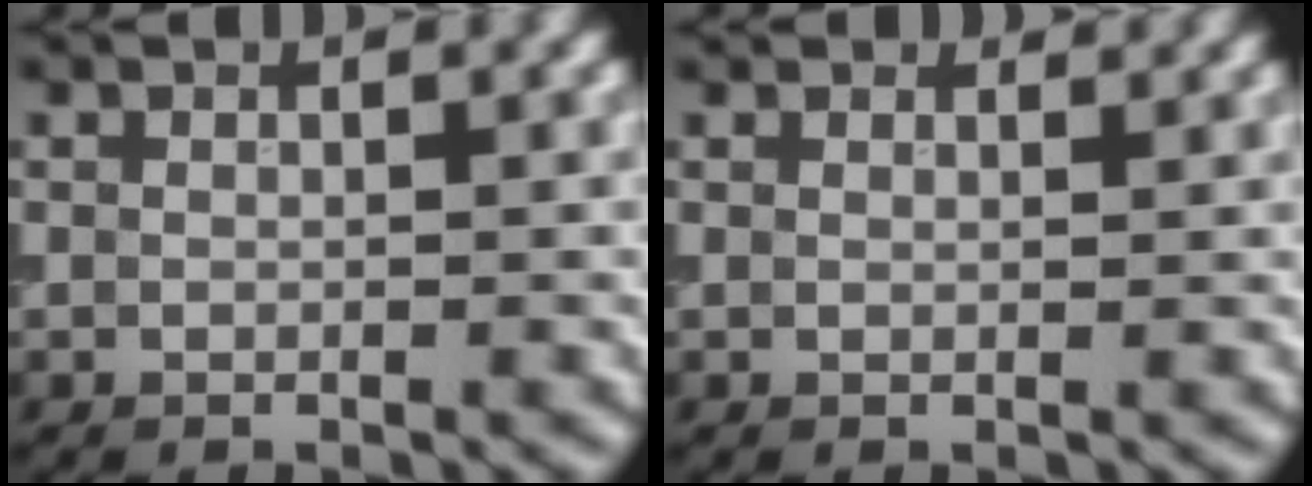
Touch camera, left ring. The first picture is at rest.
{"total": 2.2, "force": [2.1, 0.6, 0.5], "torque": [-0.015, 0.000, 0.023]}